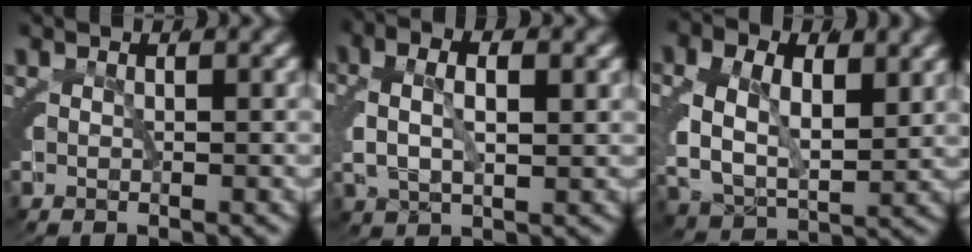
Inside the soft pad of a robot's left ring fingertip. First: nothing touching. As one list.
[{"total": 4.3, "force": [0.7, 2.3, 3.6], "torque": [-0.066, 0.006, 0.014]}, {"total": 8.1, "force": [0.8, 6.3, 5.0], "torque": [-0.111, -0.018, 0.013]}]